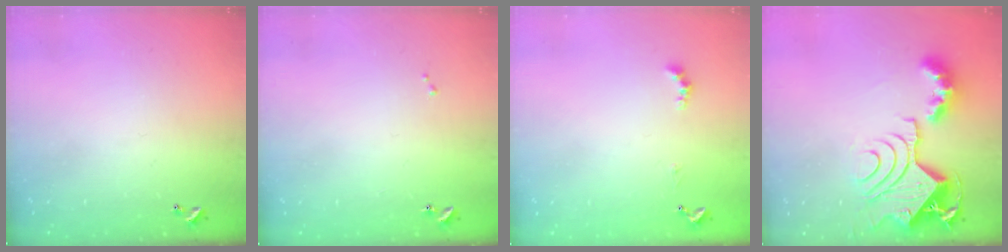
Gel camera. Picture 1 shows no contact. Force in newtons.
{"total": 0.0}
{"total": 1.5, "press": 1.4, "slide": 0.5}
{"total": 16.1, "press": 16.0, "slide": 1.7}